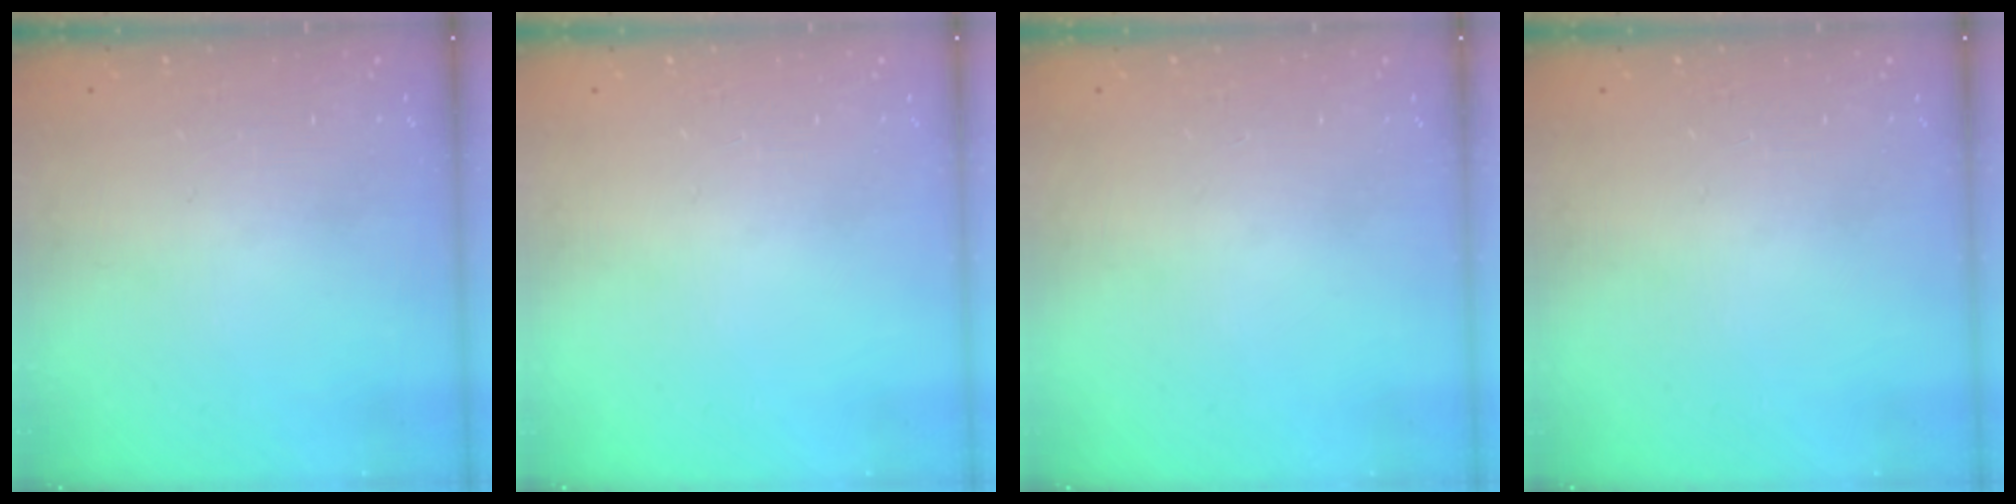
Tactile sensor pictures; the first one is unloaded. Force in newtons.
{"total": 0.0}
{"total": 0.0}
{"total": 0.0}